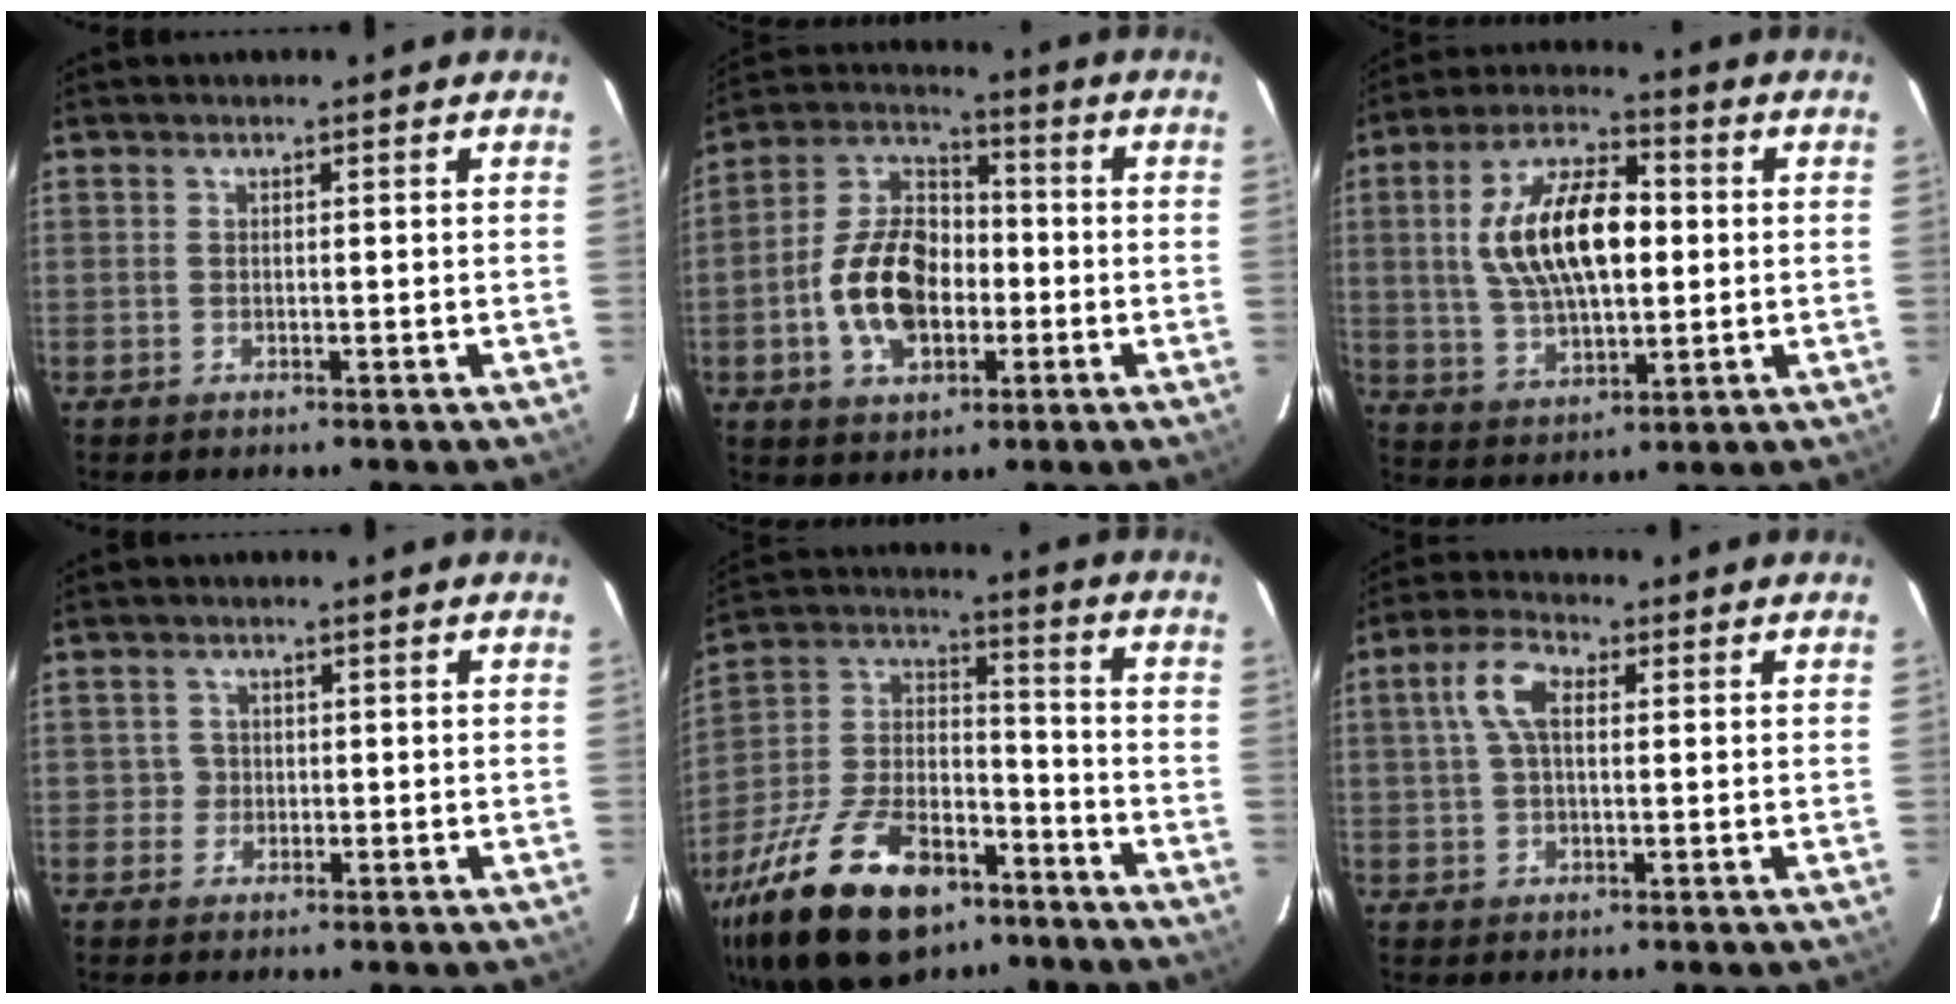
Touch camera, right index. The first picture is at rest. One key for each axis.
{"total": 14.3, "fx": -3.5, "fy": 9.2, "fz": 10.4, "tx": -0.210, "ty": 0.023, "tz": -0.056}
{"total": 16.2, "fx": 1.7, "fy": 7.8, "fz": 14.1, "tx": -0.266, "ty": 0.018, "tz": 0.033}
{"total": 1.8, "fx": -0.4, "fy": 1.7, "fz": -0.4, "tx": 0.013, "ty": 0.011, "tz": -0.005}
{"total": 26.9, "fx": -16.5, "fy": 13.7, "fz": 16.2, "tx": -0.332, "ty": 0.002, "tz": -0.270}
{"total": 6.2, "fx": 1.2, "fy": 3.2, "fz": 5.2, "tx": -0.104, "ty": 0.019, "tz": 0.023}